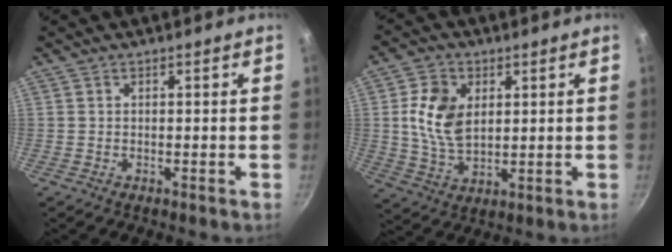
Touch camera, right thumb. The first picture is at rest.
{"total": 10.5, "force": [2.2, 6.9, 7.5], "torque": [-0.127, -0.010, 0.044]}